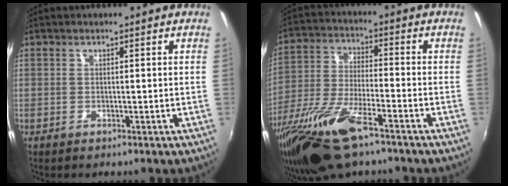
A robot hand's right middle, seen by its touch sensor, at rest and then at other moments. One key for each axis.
{"total": 18.2, "fx": -11.7, "fy": 5.3, "fz": 12.8, "tx": -0.270, "ty": -0.044, "tz": -0.224}